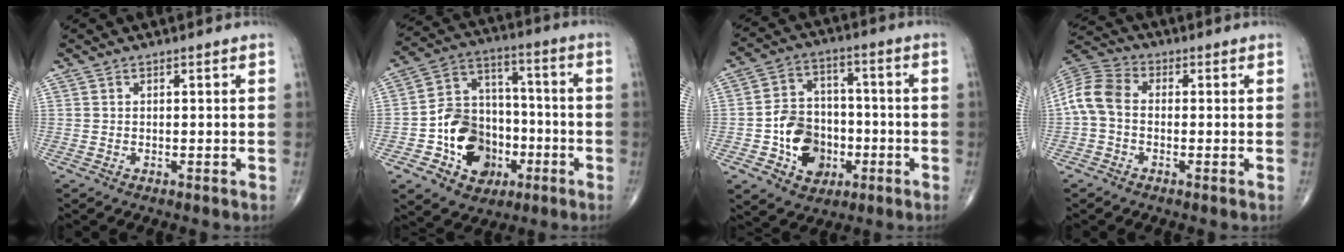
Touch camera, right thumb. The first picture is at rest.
{"total": 15.9, "force": [-5.2, 12.5, 8.4], "torque": [-0.097, 0.047, -0.084]}
{"total": 12.6, "force": [-3.6, 9.8, 7.0], "torque": [-0.074, 0.030, -0.061]}
{"total": 8.4, "force": [-0.6, 5.9, 5.9], "torque": [-0.117, 0.023, -0.028]}